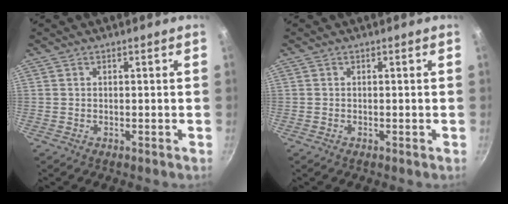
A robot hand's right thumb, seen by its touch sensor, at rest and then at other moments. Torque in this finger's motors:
{"motor_torque": [2.72, 2.29, 0.34, -0.24, 0.01]}